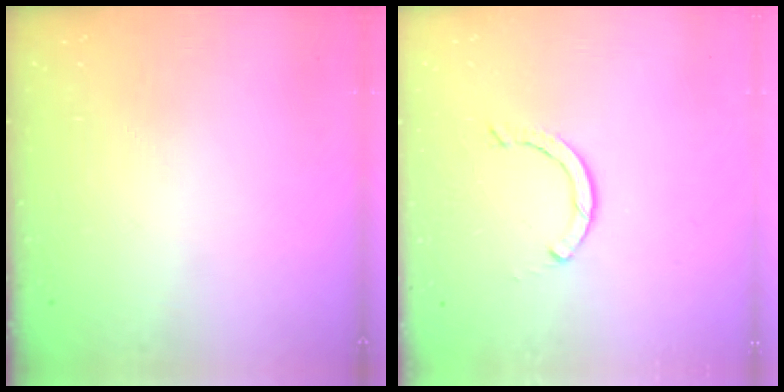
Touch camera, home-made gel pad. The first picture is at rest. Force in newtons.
{"total": 2.4, "press": 2.4, "slide": 0.0}